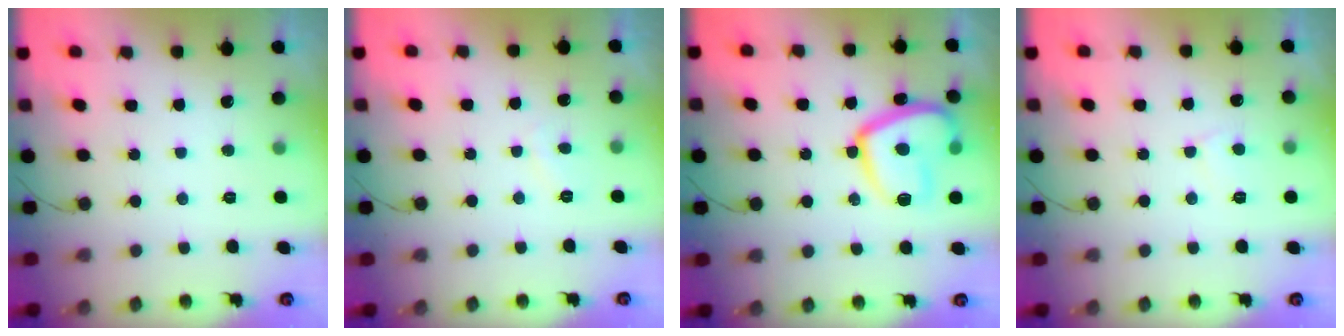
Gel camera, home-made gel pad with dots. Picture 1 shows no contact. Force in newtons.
{"total": 1.2, "press": 1.1, "slide": 0.5}
{"total": 15.7, "press": 15.5, "slide": 1.8}
{"total": 3.8, "press": 3.8, "slide": 0.4}